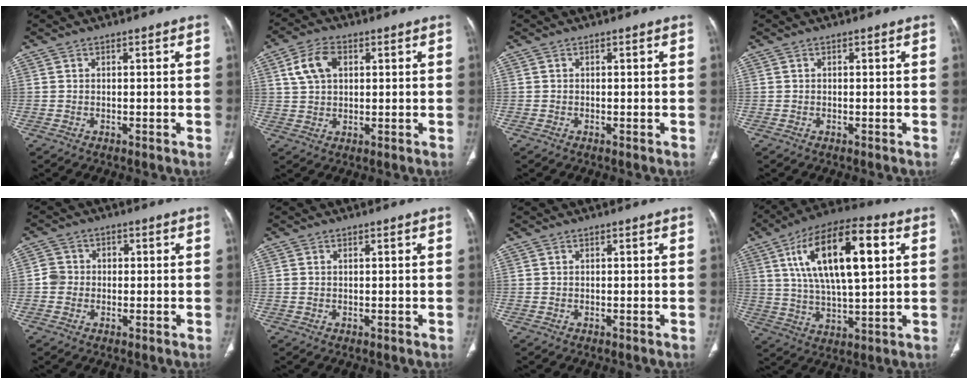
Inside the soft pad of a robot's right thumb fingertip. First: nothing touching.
{"total": 7.2, "force": [2.4, 4.7, 4.9], "torque": [-0.090, 0.007, 0.044]}
{"total": 0.0}
{"total": 0.0}
{"total": 3.7, "force": [-0.5, 3.5, 1.0], "torque": [0.001, 0.012, -0.015]}
{"total": 0.6, "force": [0.2, 0.3, 0.4], "torque": [-0.016, 0.012, 0.009]}
{"total": 0.0}
{"total": 20.1, "force": [6.0, 7.6, 17.6], "torque": [-0.301, 0.004, 0.098]}